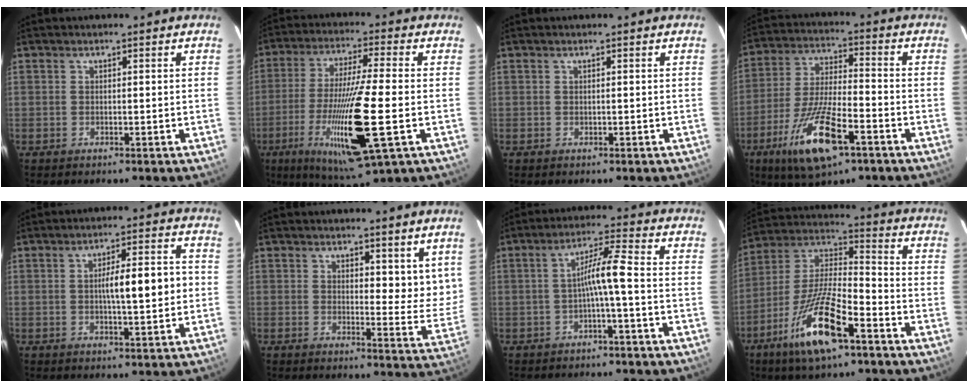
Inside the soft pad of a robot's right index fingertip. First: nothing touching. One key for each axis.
{"total": 16.9, "fx": -4.8, "fy": 0.7, "fz": 16.2, "tx": -0.313, "ty": -0.033, "tz": -0.085}
{"total": 0.0}
{"total": 14.3, "fx": -7.4, "fy": 3.2, "fz": 11.8, "tx": -0.237, "ty": -0.019, "tz": -0.128}
{"total": 8.0, "fx": -0.1, "fy": 1.2, "fz": 7.9, "tx": -0.123, "ty": 0.016, "tz": 0.001}
{"total": 7.8, "fx": 6.0, "fy": 3.1, "fz": 4.0, "tx": -0.034, "ty": -0.030, "tz": 0.070}
{"total": 5.4, "fx": -1.0, "fy": -0.4, "fz": 5.3, "tx": -0.092, "ty": 0.021, "tz": -0.016}
{"total": 15.8, "fx": -8.6, "fy": 3.2, "fz": 12.8, "tx": -0.257, "ty": -0.016, "tz": -0.156}